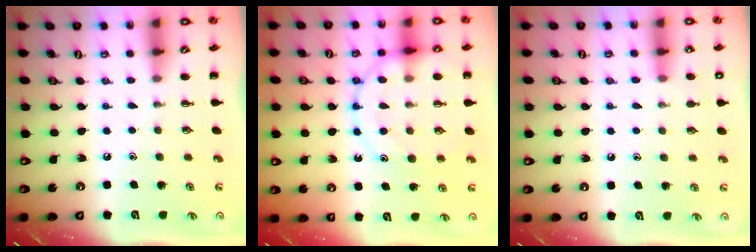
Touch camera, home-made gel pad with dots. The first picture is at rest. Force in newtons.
{"total": 14.2, "press": 14.1, "slide": 1.2}
{"total": 8.5, "press": 8.1, "slide": 2.5}